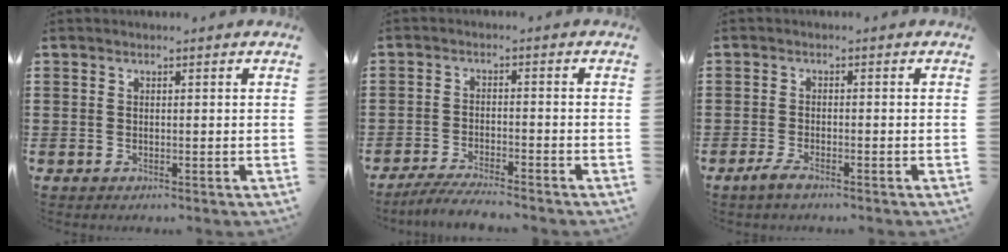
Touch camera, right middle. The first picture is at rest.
{"total": 4.3, "force": [-4.0, 0.0, 1.4], "torque": [-0.032, -0.007, -0.080]}
{"total": 2.2, "force": [-1.6, 0.3, 1.5], "torque": [-0.040, -0.005, -0.035]}